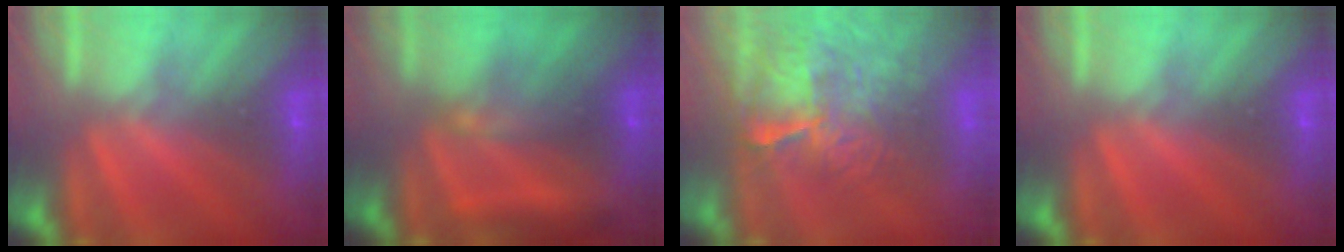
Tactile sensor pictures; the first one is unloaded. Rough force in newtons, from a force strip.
{"total": 8.6}
{"total": 10.5}
{"total": 0.0}